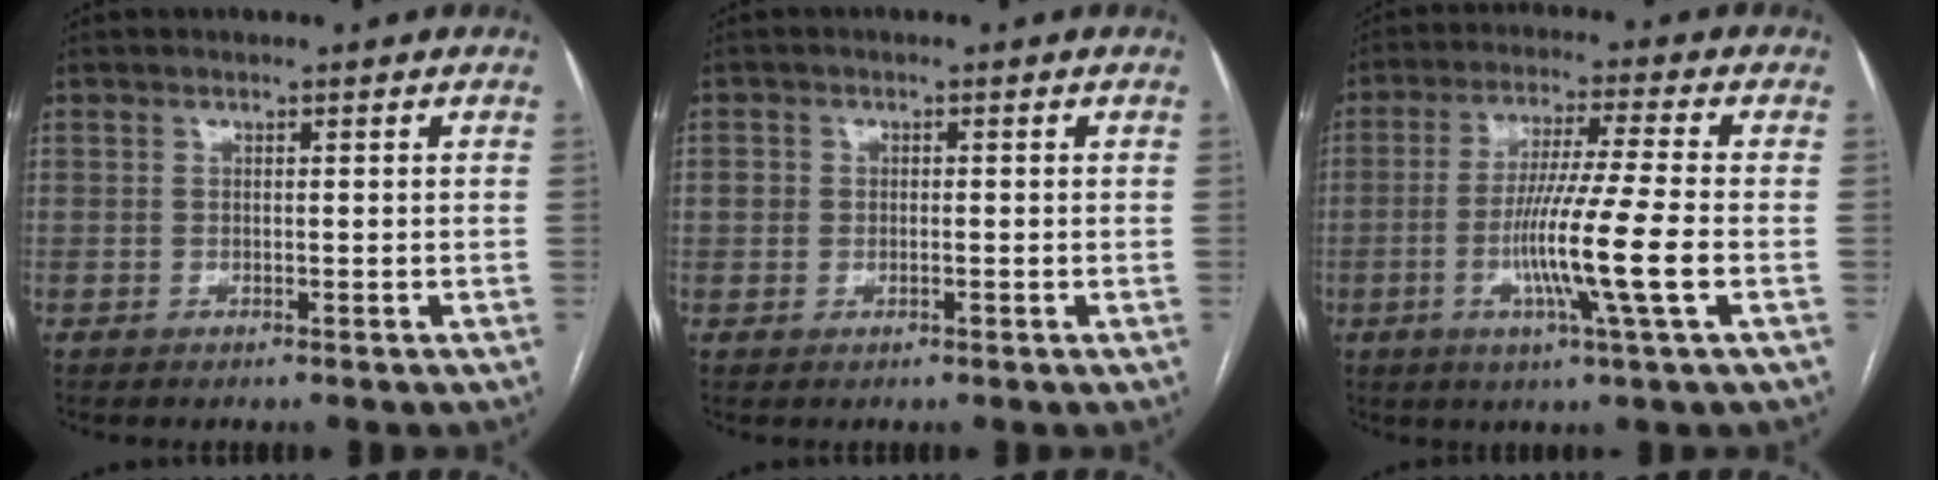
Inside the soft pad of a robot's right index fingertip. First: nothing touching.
{"total": 1.8, "force": [0.0, 1.6, 0.7], "torque": [-0.011, 0.006, 0.000]}
{"total": 10.7, "force": [-2.7, -1.4, 10.2], "torque": [-0.194, -0.016, -0.053]}